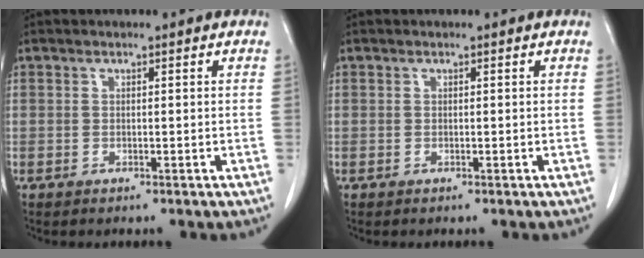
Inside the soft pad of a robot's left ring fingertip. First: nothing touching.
{"total": 0.0}